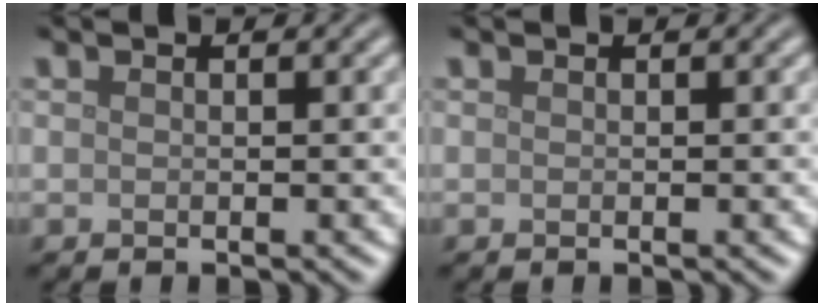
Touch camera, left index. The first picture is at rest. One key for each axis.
{"total": 0.0}